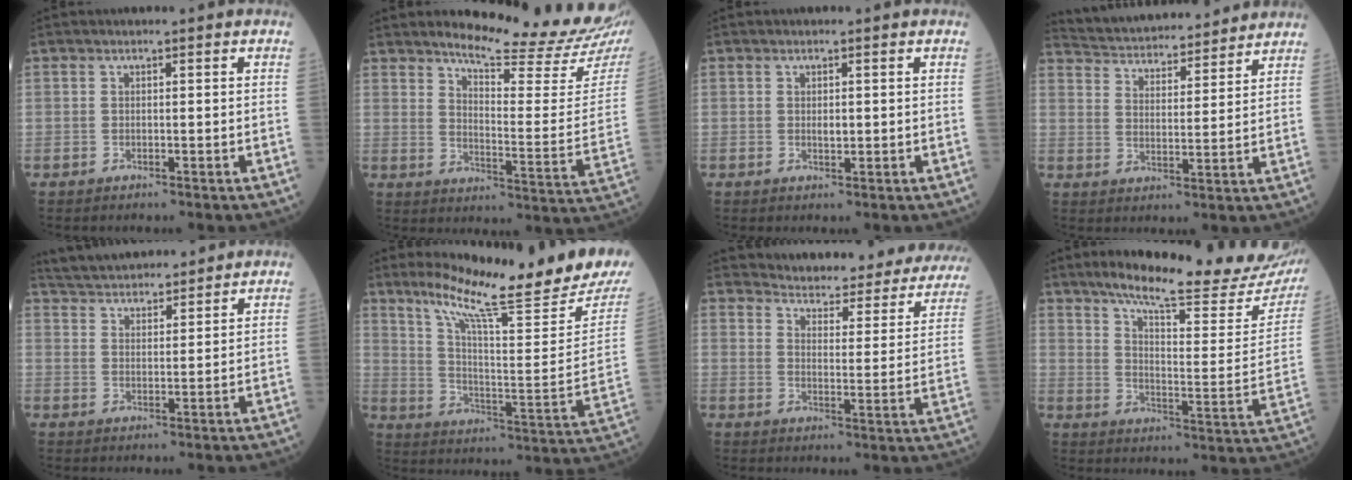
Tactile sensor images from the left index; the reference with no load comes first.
{"total": 17.8, "force": [16.2, 0.8, 7.3], "torque": [-0.109, -0.099, 0.200]}
{"total": 1.2, "force": [0.2, 0.6, 1.0], "torque": [-0.017, -0.002, 0.004]}
{"total": 16.9, "force": [16.0, 2.7, 4.6], "torque": [-0.078, 0.027, 0.238]}
{"total": 11.6, "force": [11.0, 2.0, 3.0], "torque": [-0.059, 0.032, 0.179]}
{"total": 20.6, "force": [17.8, 0.0, 10.4], "torque": [-0.170, -0.073, 0.251]}
{"total": 25.1, "force": [22.5, 3.6, 10.5], "torque": [-0.140, -0.077, 0.275]}
{"total": 24.4, "force": [20.4, 2.8, 13.1], "torque": [-0.190, -0.058, 0.264]}